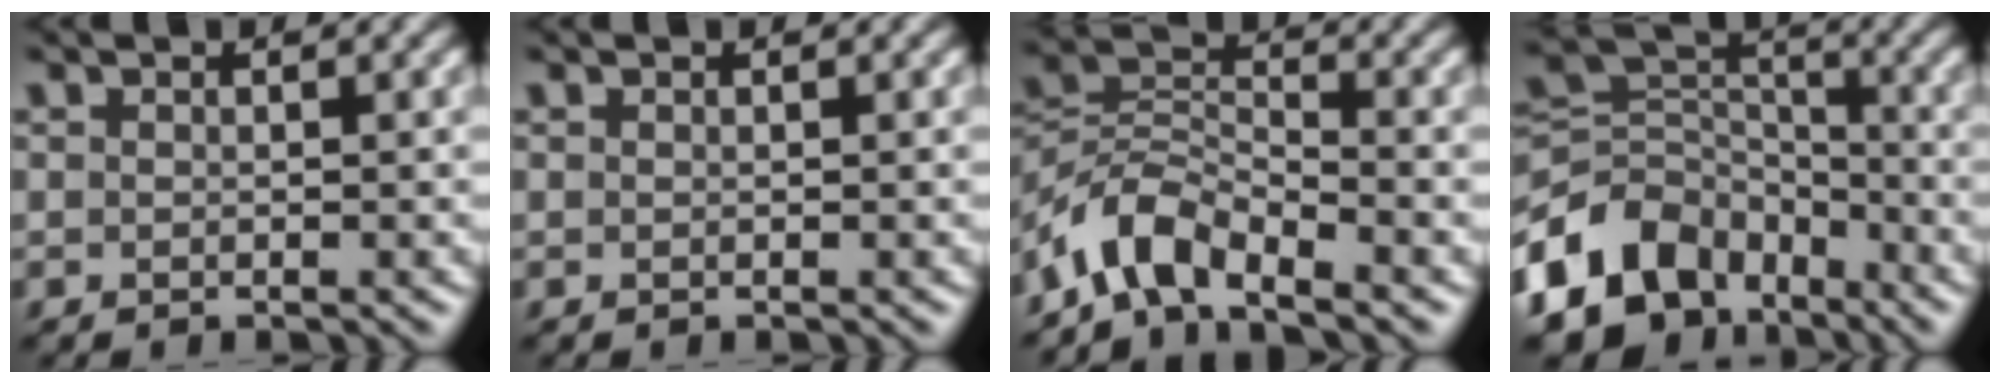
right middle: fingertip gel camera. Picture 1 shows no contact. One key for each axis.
{"total": 0.0}
{"total": 5.0, "fx": -4.0, "fy": 1.8, "fz": 2.5, "tx": -0.041, "ty": 0.006, "tz": -0.090}
{"total": 9.8, "fx": -5.8, "fy": 6.6, "fz": 4.4, "tx": -0.076, "ty": 0.002, "tz": -0.127}